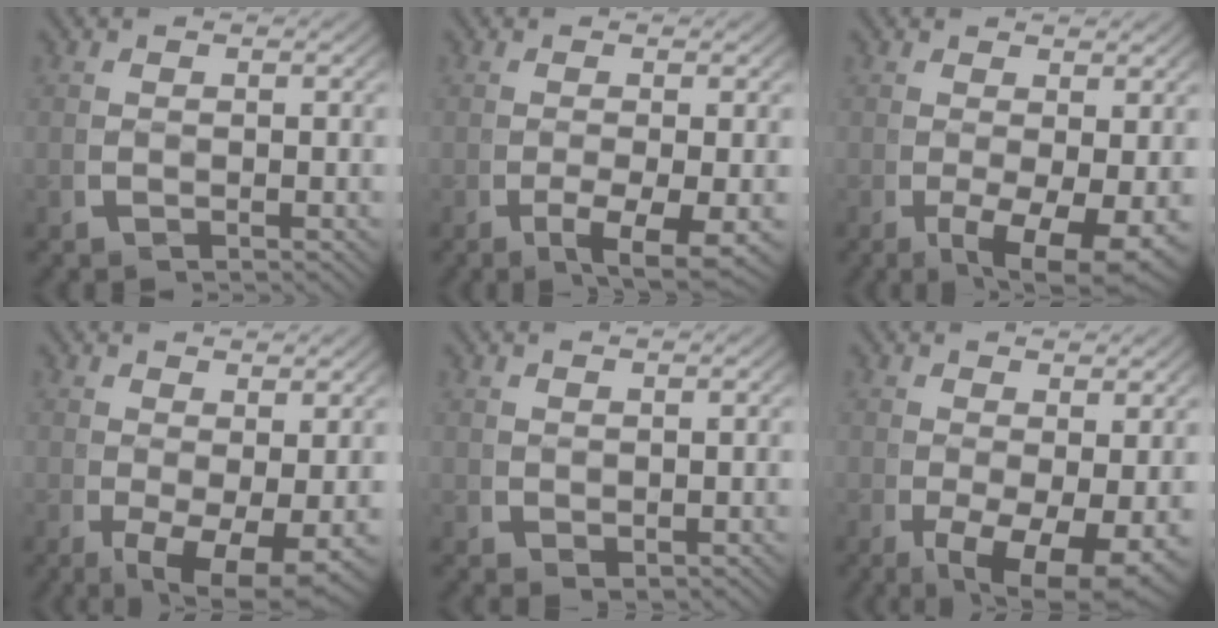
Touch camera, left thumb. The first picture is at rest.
{"total": 4.4, "force": [-1.3, 1.6, 3.8], "torque": [-0.073, -0.022, -0.009]}
{"total": 6.6, "force": [-1.3, 3.6, 5.4], "torque": [-0.099, -0.039, 0.000]}
{"total": 6.5, "force": [-1.0, 3.8, 5.3], "torque": [-0.096, -0.042, 0.005]}
{"total": 1.2, "force": [0.8, 0.8, 0.3], "torque": [-0.013, -0.010, 0.022]}
{"total": 7.7, "force": [-1.4, 4.6, 6.0], "torque": [-0.107, -0.046, 0.001]}